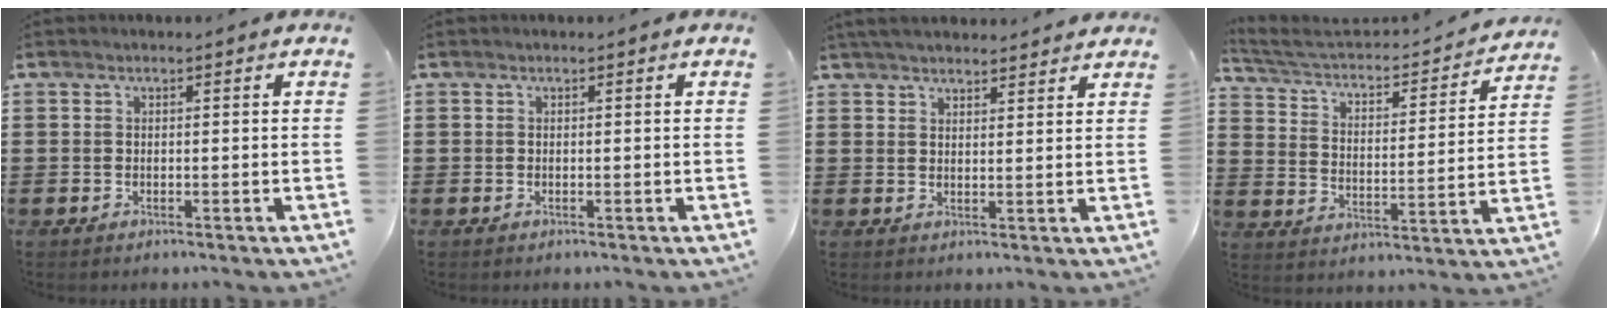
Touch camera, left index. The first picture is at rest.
{"total": 0.0}
{"total": 3.5, "force": [3.4, 0.3, 0.6], "torque": [-0.021, -0.003, 0.064]}
{"total": 3.2, "force": [2.7, 0.9, 1.4], "torque": [-0.046, -0.026, 0.036]}